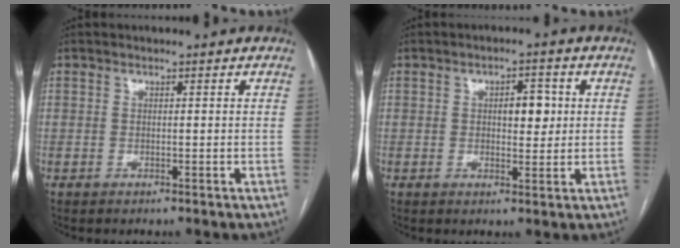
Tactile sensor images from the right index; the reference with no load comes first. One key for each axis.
{"total": 4.4, "fx": 0.8, "fy": 2.1, "fz": 3.8, "tx": -0.055, "ty": 0.007, "tz": 0.014}